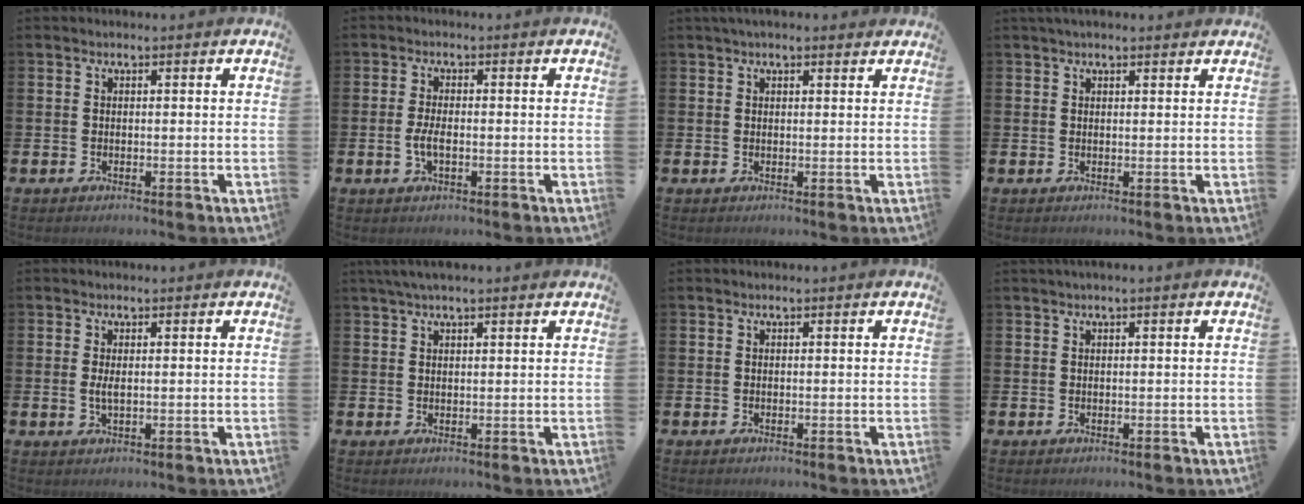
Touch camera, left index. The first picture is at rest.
{"total": 2.6, "force": [-0.6, 1.0, 2.4], "torque": [-0.040, 0.001, -0.012]}
{"total": 1.7, "force": [1.5, 0.4, 0.7], "torque": [-0.010, 0.002, 0.025]}
{"total": 1.5, "force": [1.4, 0.3, 0.6], "torque": [-0.006, 0.002, 0.023]}
{"total": 1.5, "force": [0.2, 0.5, 1.4], "torque": [-0.025, 0.001, 0.001]}
{"total": 2.7, "force": [2.1, 0.5, 1.6], "torque": [-0.029, 0.001, 0.036]}
{"total": 0.0}
{"total": 0.6, "force": [0.3, 0.0, 0.5], "torque": [-0.015, 0.005, 0.007]}